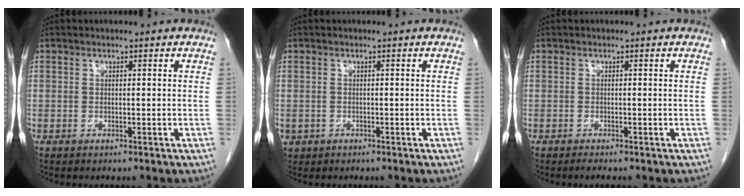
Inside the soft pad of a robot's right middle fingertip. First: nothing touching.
{"total": 1.5, "force": [-0.5, 1.3, 0.4], "torque": [-0.009, 0.003, 0.000]}
{"total": 1.4, "force": [-1.1, 0.0, 0.8], "torque": [-0.009, -0.002, -0.013]}